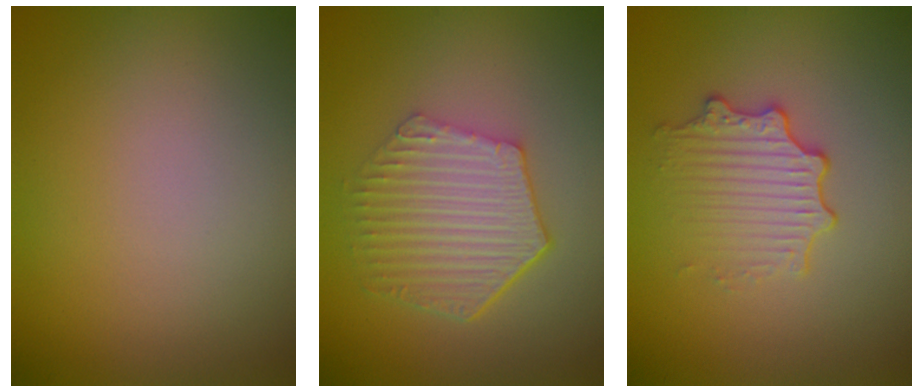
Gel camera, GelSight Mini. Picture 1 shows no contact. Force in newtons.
{"total": 5.9, "press": 4.4, "slide": 4.0}
{"total": 3.0, "press": 2.7, "slide": 1.4}